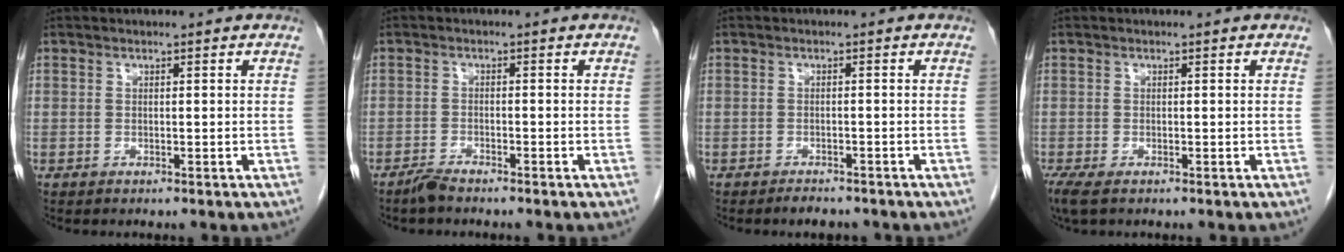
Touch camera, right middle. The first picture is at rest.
{"total": 2.0, "force": [-1.9, 0.2, 0.8], "torque": [-0.022, -0.003, -0.037]}
{"total": 2.5, "force": [-2.3, 0.7, 0.9], "torque": [-0.017, -0.004, -0.028]}
{"total": 3.5, "force": [-2.4, 1.3, 2.3], "torque": [-0.050, -0.014, -0.038]}